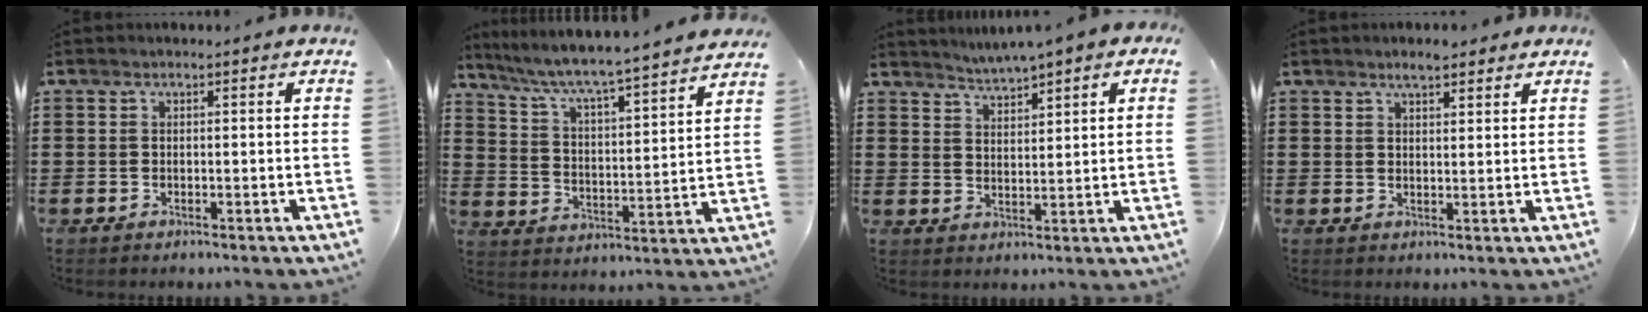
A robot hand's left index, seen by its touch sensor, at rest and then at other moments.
{"total": 5.0, "force": [4.5, -0.6, 2.2], "torque": [-0.065, -0.044, 0.065]}
{"total": 2.0, "force": [2.0, -0.3, 0.0], "torque": [-0.009, -0.007, 0.035]}
{"total": 2.7, "force": [2.3, 0.5, 1.4], "torque": [-0.031, 0.005, 0.042]}